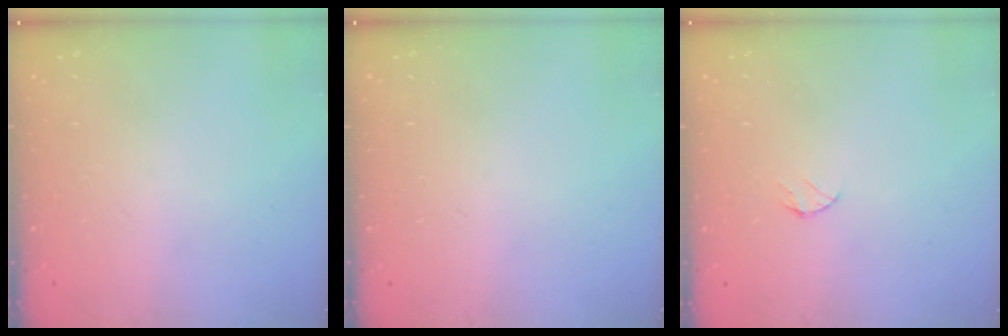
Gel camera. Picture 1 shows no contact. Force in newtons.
{"total": 0.0}
{"total": 3.6, "press": 3.6, "slide": 0.4}